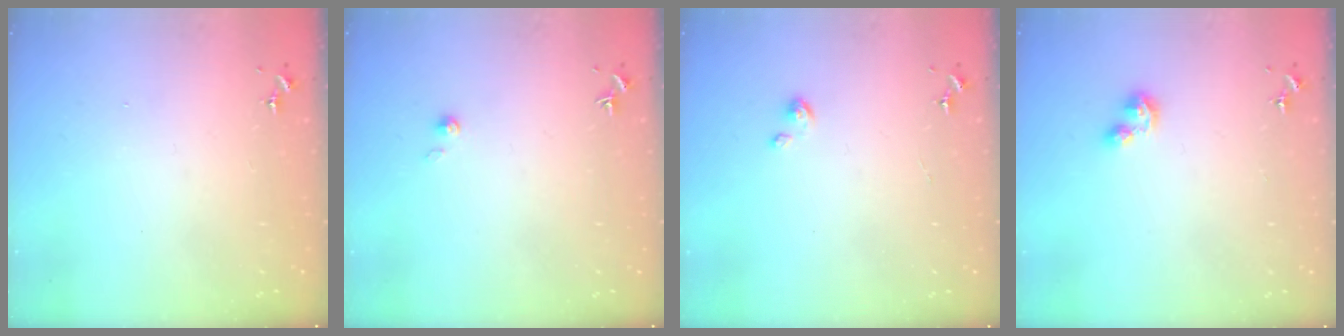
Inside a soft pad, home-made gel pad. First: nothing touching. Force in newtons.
{"total": 2.2, "press": 2.2, "slide": 0.2}
{"total": 2.7, "press": 2.7, "slide": 0.2}
{"total": 4.0, "press": 4.0, "slide": 0.5}